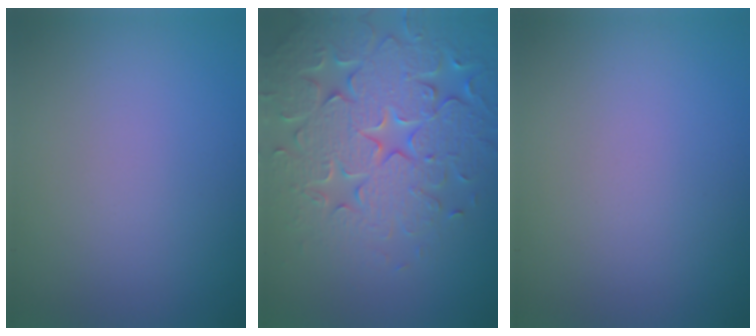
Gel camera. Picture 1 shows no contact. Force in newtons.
{"total": 7.7, "press": 7.5, "slide": 1.5}
{"total": 0.0}